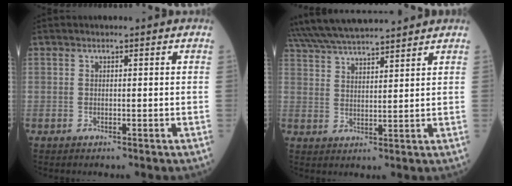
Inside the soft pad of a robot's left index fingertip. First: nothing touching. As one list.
[{"total": 12.8, "force": [11.7, 0.9, 5.0], "torque": [-0.103, 0.030, 0.199]}]